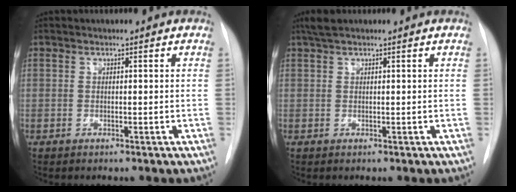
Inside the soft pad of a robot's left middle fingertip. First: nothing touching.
{"total": 2.2, "force": [1.8, 0.4, 1.3], "torque": [-0.030, 0.018, 0.035]}